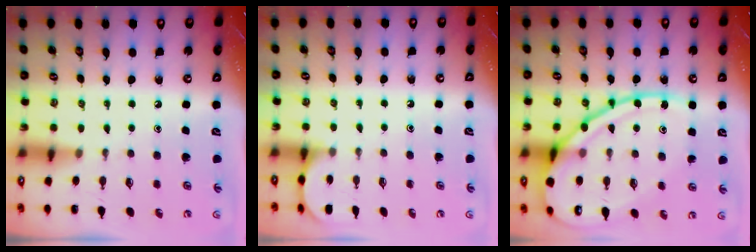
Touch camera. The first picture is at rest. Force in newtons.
{"total": 3.2, "press": 3.2, "slide": 0.4}
{"total": 19.1, "press": 19.0, "slide": 1.7}